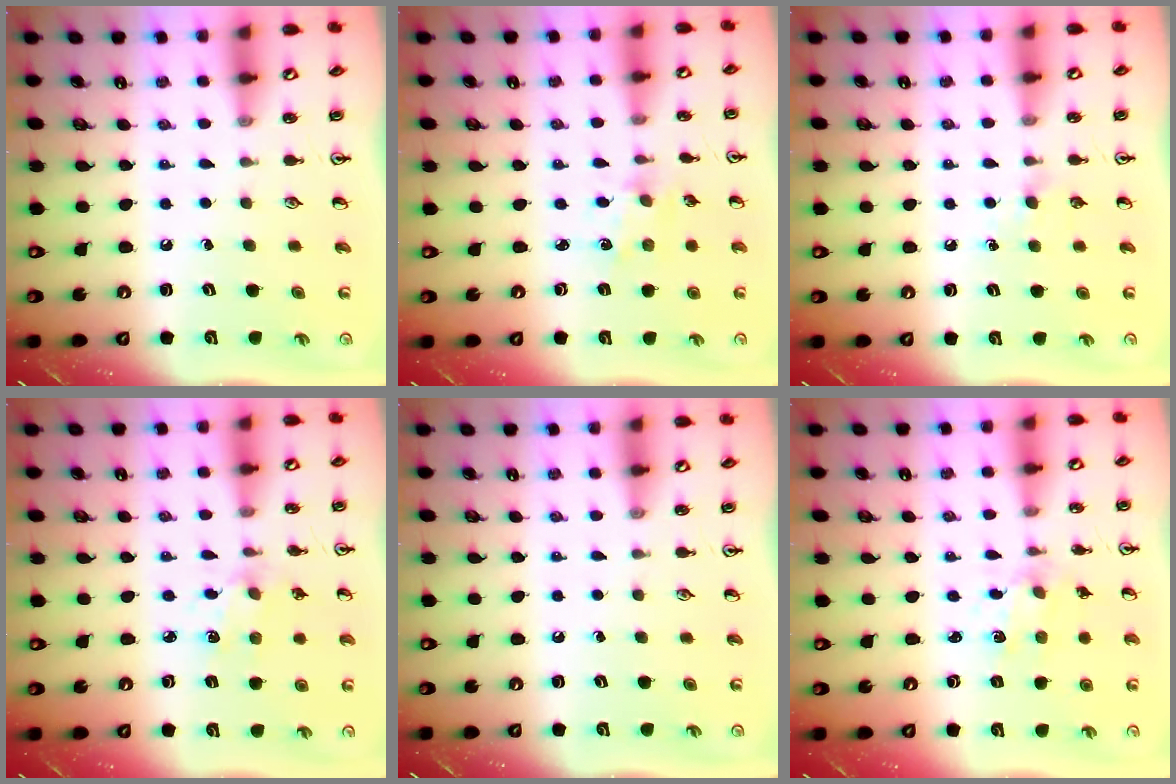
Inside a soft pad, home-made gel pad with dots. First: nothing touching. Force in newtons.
{"total": 1.0, "press": 1.0, "slide": 0.2}
{"total": 4.0, "press": 4.0, "slide": 0.6}
{"total": 3.0, "press": 3.0, "slide": 0.2}
{"total": 0.0}
{"total": 1.9, "press": 1.9, "slide": 0.5}